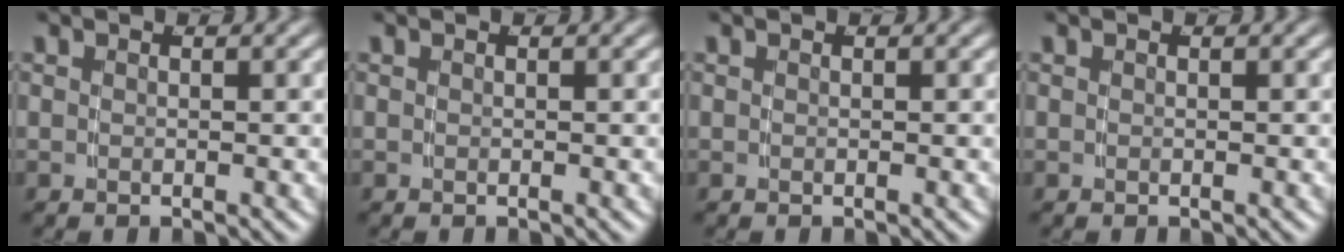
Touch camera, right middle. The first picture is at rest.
{"total": 0.0}
{"total": 0.0}
{"total": 0.0}